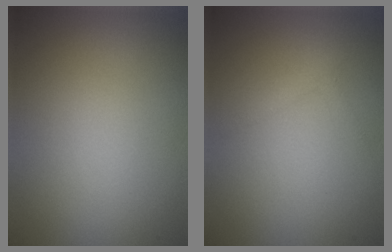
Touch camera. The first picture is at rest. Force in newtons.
{"total": 0.9, "press": 0.9, "slide": 0.0}